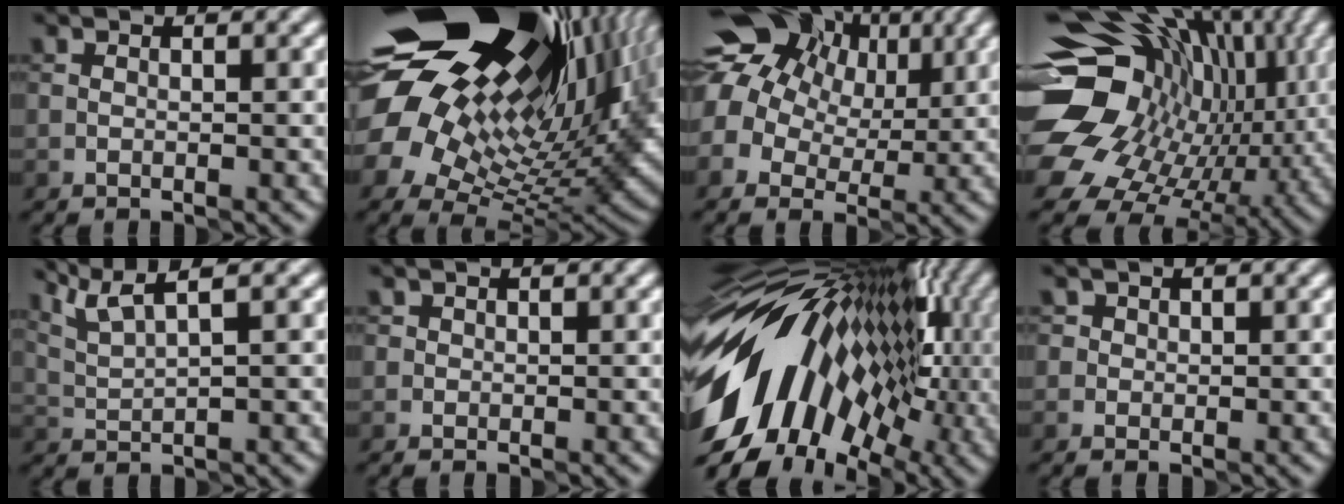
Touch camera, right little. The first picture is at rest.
{"total": 21.6, "force": [9.4, 11.5, 15.6], "torque": [-0.277, 0.033, 0.161]}
{"total": 15.3, "force": [5.8, 11.6, 8.2], "torque": [-0.189, 0.044, 0.089]}
{"total": 19.4, "force": [1.0, 15.4, 11.7], "torque": [-0.212, -0.021, 0.035]}
{"total": 4.0, "force": [2.9, 0.5, 2.8], "torque": [-0.059, 0.014, 0.062]}
{"total": 0.8, "force": [0.2, 0.7, 0.1], "torque": [0.004, -0.001, -0.002]}
{"total": 16.7, "force": [-1.3, 10.3, 13.1], "torque": [-0.227, 0.016, -0.039]}
{"total": 2.3, "force": [0.9, 2.0, 0.7], "torque": [0.006, 0.011, 0.000]}